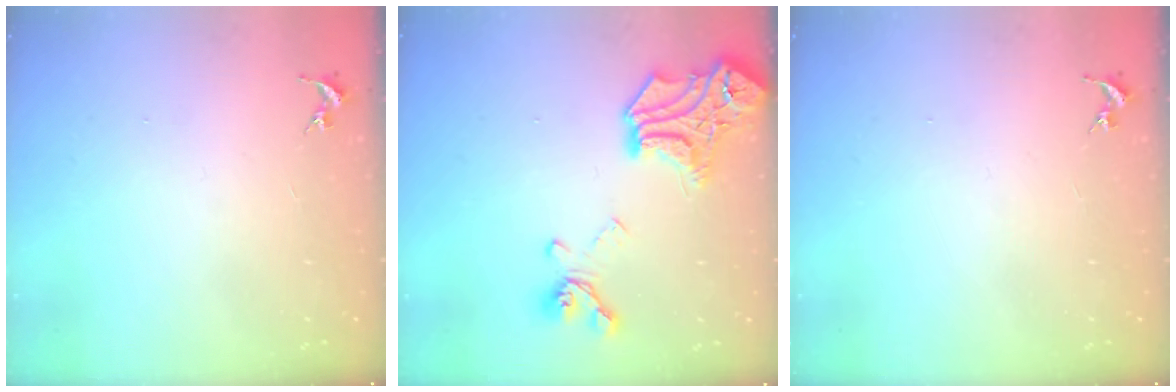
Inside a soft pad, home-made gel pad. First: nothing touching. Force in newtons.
{"total": 19.9, "press": 19.9, "slide": 0.9}
{"total": 0.0}